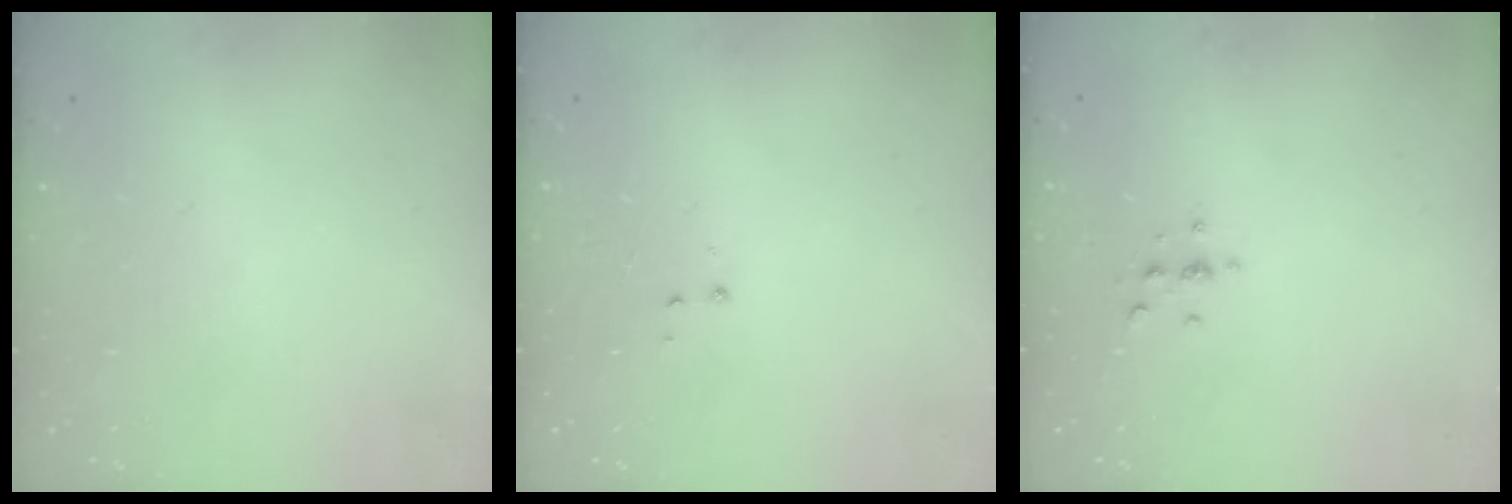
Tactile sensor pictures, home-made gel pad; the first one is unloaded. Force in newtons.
{"total": 3.6, "press": 3.6, "slide": 0.5}
{"total": 2.1, "press": 2.1, "slide": 0.2}